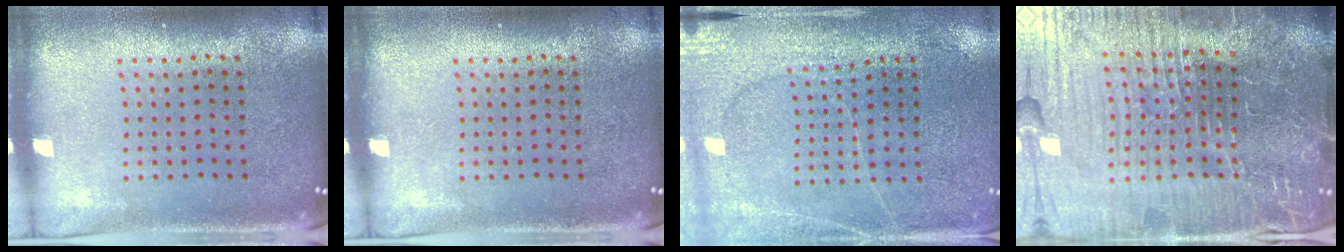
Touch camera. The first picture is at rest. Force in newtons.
{"total": 0.0}
{"total": 2.9, "press": 2.8, "slide": 0.4}
{"total": 7.1, "press": 6.4, "slide": 3.1}